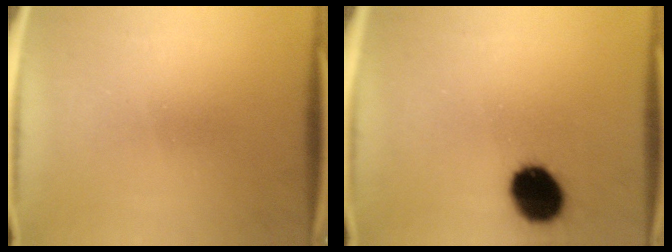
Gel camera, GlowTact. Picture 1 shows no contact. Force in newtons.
{"total": 13.5}